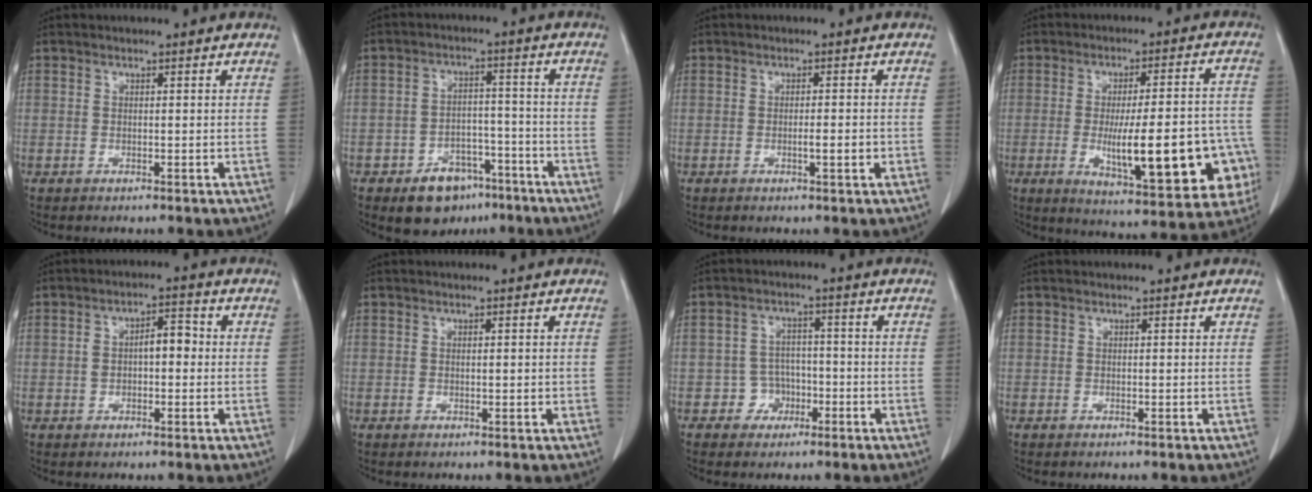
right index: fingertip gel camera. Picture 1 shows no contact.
{"total": 8.1, "force": [-5.1, 5.1, 3.7], "torque": [-0.057, 0.015, -0.073]}
{"total": 2.1, "force": [-0.6, 0.3, 2.0], "torque": [-0.035, -0.001, -0.008]}
{"total": 20.3, "force": [-4.9, 4.6, 19.1], "torque": [-0.211, 0.015, -0.046]}
{"total": 5.0, "force": [0.1, 2.3, 4.5], "torque": [-0.083, 0.026, 0.001]}
{"total": 1.1, "force": [0.1, 0.3, 1.0], "torque": [-0.016, -0.001, 0.003]}
{"total": 4.0, "force": [-1.8, 3.5, 0.5], "torque": [0.004, 0.016, -0.028]}
{"total": 0.0}